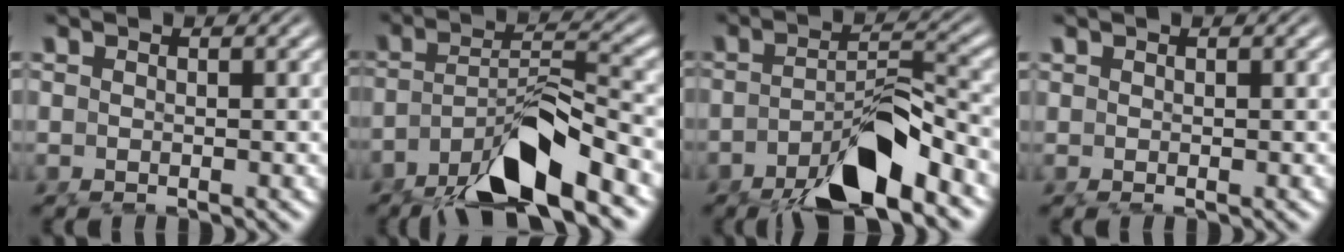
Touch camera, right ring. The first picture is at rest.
{"total": 7.8, "force": [-4.8, 2.6, 5.6], "torque": [-0.086, -0.026, -0.064]}
{"total": 7.1, "force": [-4.5, 1.9, 5.1], "torque": [-0.072, -0.020, -0.063]}
{"total": 0.0}